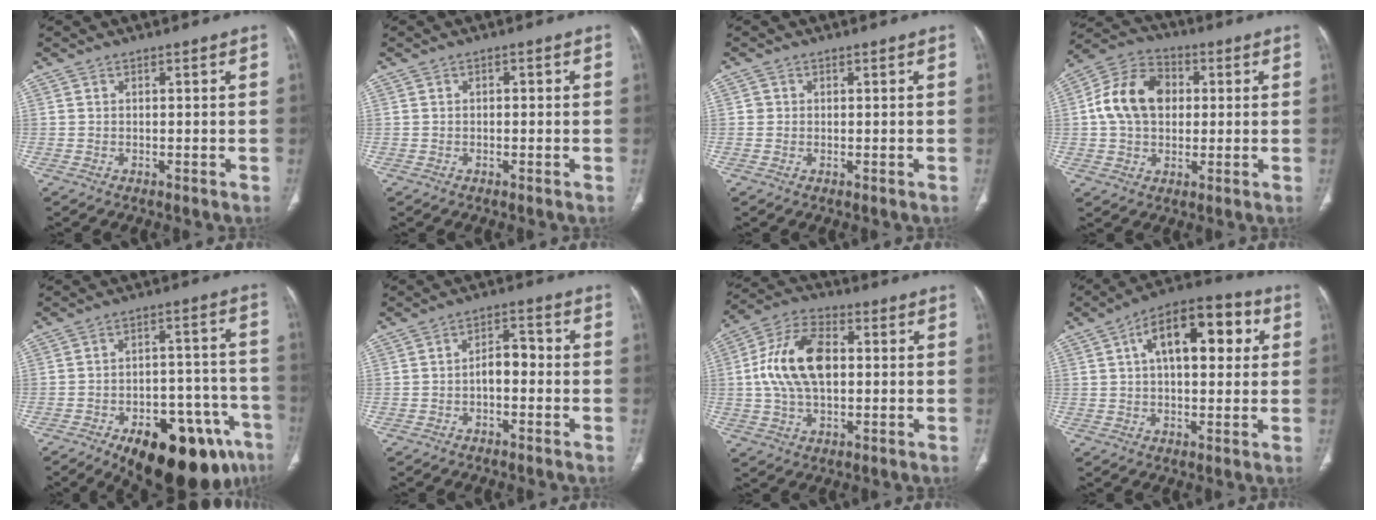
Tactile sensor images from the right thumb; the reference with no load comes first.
{"total": 0.9, "force": [0.0, 0.6, 0.7], "torque": [-0.004, 0.003, -0.004]}
{"total": 0.9, "force": [0.1, 0.9, 0.1], "torque": [0.006, 0.004, 0.001]}
{"total": 13.5, "force": [1.6, 9.9, 9.0], "torque": [-0.144, 0.021, 0.019]}
{"total": 23.9, "force": [-13.2, 11.0, 16.6], "torque": [-0.170, 0.073, -0.178]}
{"total": 5.0, "force": [-1.1, 2.9, 3.9], "torque": [-0.049, 0.027, -0.024]}
{"total": 14.6, "force": [1.2, 8.6, 11.7], "torque": [-0.219, 0.022, 0.016]}
{"total": 16.5, "force": [4.6, 8.3, 13.6], "torque": [-0.173, 0.027, 0.062]}